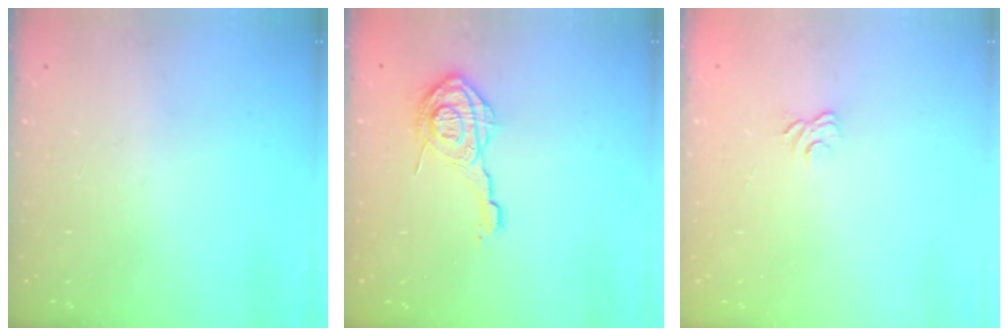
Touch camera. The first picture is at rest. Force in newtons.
{"total": 14.0, "press": 14.0, "slide": 0.6}
{"total": 3.3, "press": 3.0, "slide": 1.3}